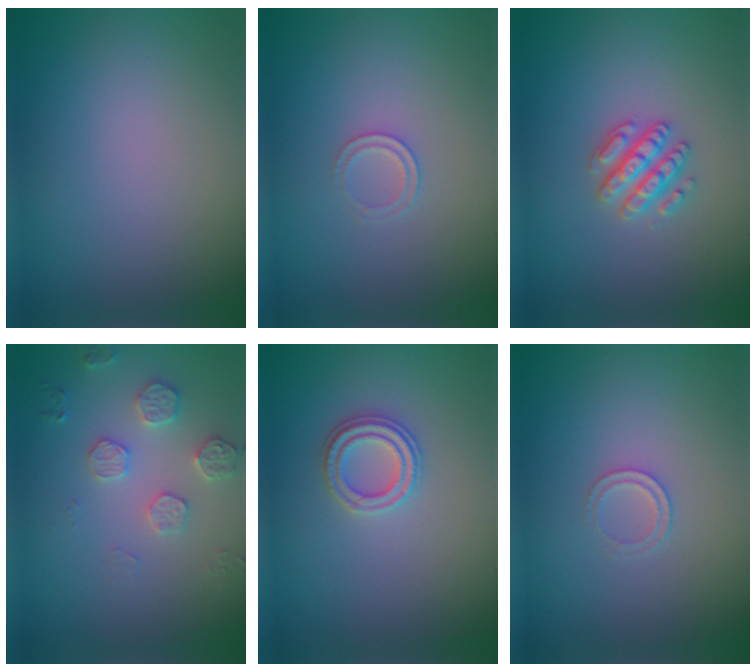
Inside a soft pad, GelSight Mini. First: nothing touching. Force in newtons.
{"total": 1.2, "press": 1.2, "slide": 0.2}
{"total": 2.8, "press": 2.7, "slide": 0.8}
{"total": 2.7, "press": 2.7, "slide": 0.5}
{"total": 2.4, "press": 2.3, "slide": 0.6}
{"total": 1.2, "press": 1.2, "slide": 0.2}